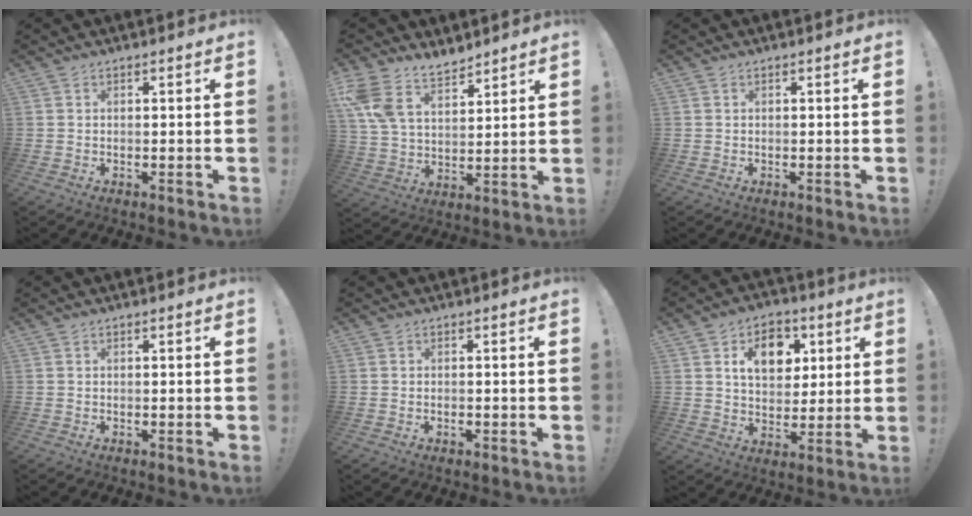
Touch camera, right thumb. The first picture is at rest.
{"total": 12.8, "force": [9.1, 7.0, 5.6], "torque": [-0.115, -0.045, 0.181]}
{"total": 0.0}
{"total": 0.0}
{"total": 0.5, "force": [-0.4, 0.3, 0.2], "torque": [-0.002, 0.000, -0.006]}
{"total": 12.5, "force": [5.1, 9.1, 6.8], "torque": [-0.092, -0.014, 0.094]}